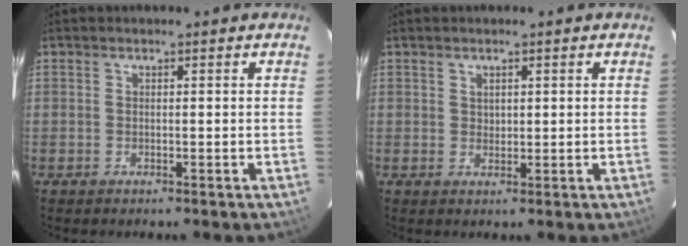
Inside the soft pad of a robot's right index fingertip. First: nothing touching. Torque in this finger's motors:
{"motor_torque": [-0.25, 0.27, 0.01, -0.01]}